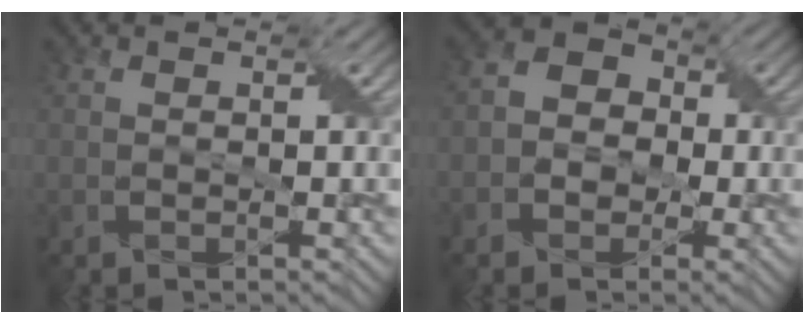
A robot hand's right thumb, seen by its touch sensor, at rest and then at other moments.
{"total": 4.9, "force": [-0.8, 4.3, 2.2], "torque": [-0.040, 0.009, -0.029]}